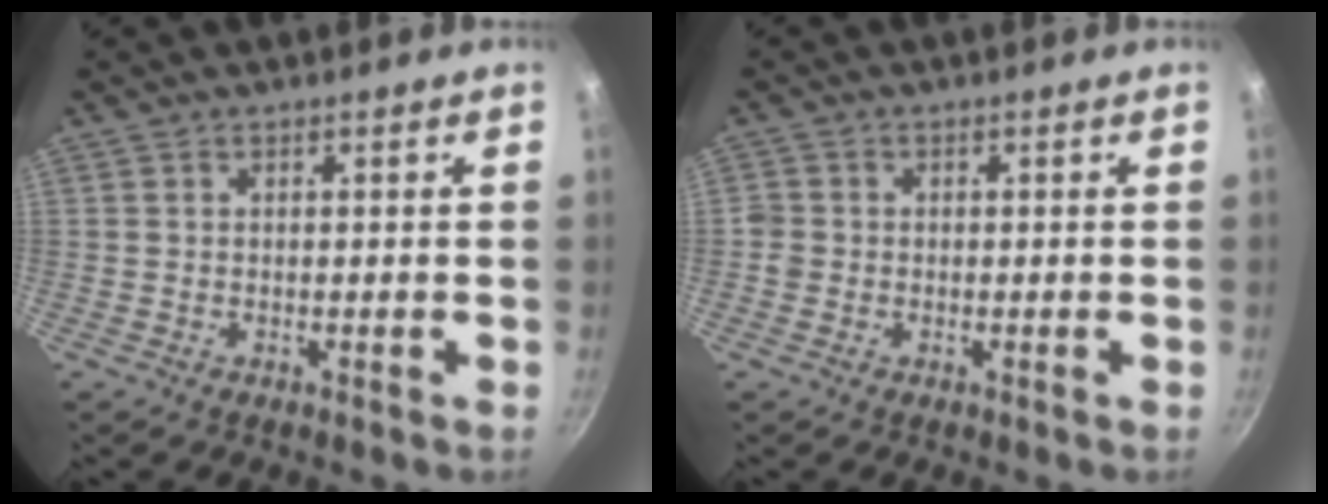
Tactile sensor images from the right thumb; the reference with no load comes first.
{"total": 2.2, "force": [-0.6, 2.0, 0.7], "torque": [-0.005, 0.010, -0.014]}